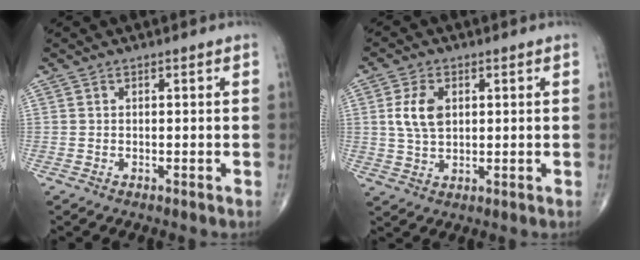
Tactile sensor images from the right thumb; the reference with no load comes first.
{"total": 6.4, "force": [1.4, 4.0, 4.8], "torque": [-0.091, -0.003, 0.027]}